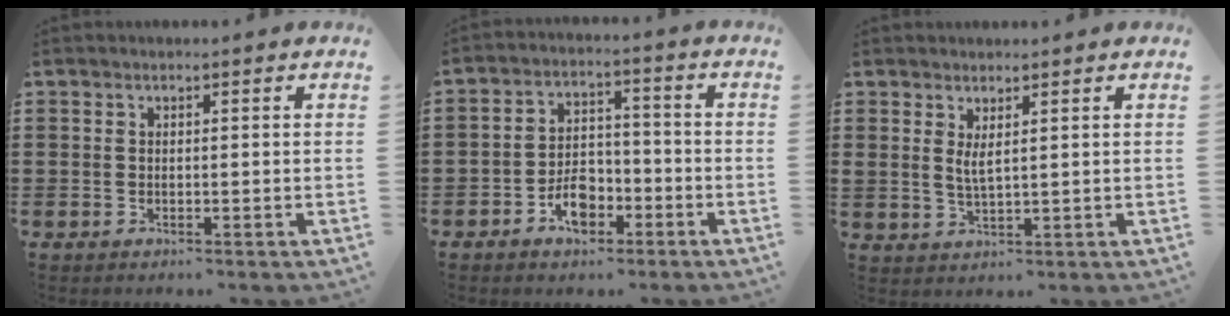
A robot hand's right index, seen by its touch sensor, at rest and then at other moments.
{"total": 5.7, "force": [-3.1, 3.4, 3.4], "torque": [-0.059, 0.004, -0.059]}
{"total": 2.4, "force": [1.4, 0.5, 1.9], "torque": [-0.040, 0.000, 0.026]}